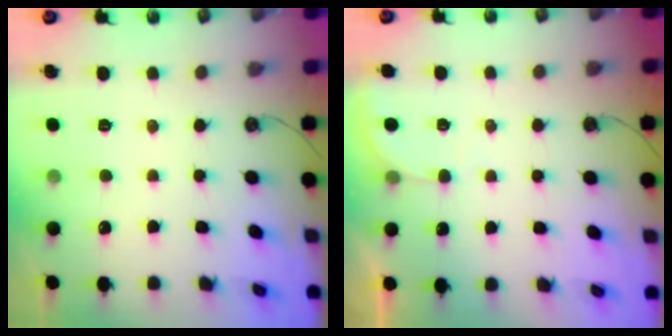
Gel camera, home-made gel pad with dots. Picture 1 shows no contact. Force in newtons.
{"total": 2.6, "press": 2.6, "slide": 0.2}